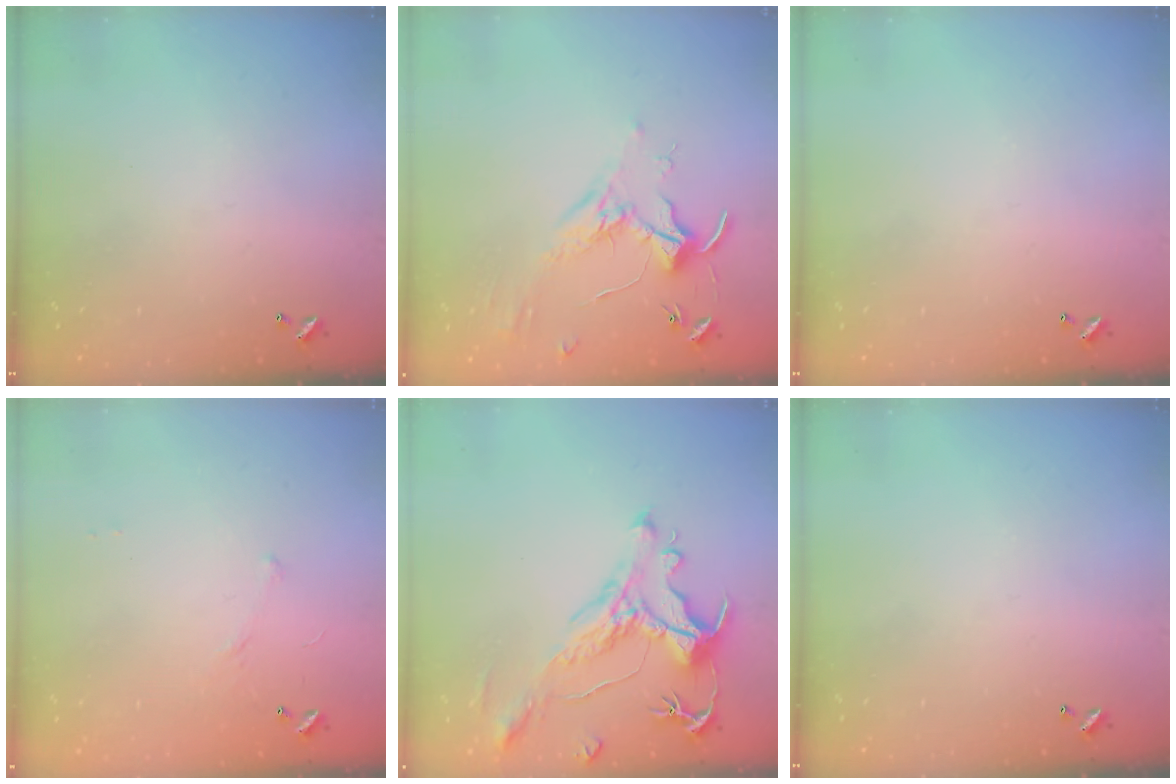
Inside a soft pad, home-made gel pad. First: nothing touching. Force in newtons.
{"total": 1.8, "press": 1.8, "slide": 0.4}
{"total": 0.0}
{"total": 6.4, "press": 6.3, "slide": 0.7}
{"total": 1.2, "press": 0.2, "slide": 1.2}
{"total": 0.0}